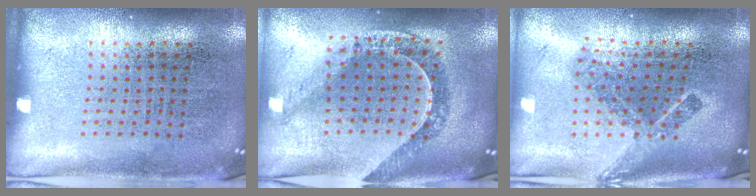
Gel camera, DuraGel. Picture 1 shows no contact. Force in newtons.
{"total": 1.1, "press": 1.1, "slide": 0.2}
{"total": 2.2, "press": 1.5, "slide": 1.6}